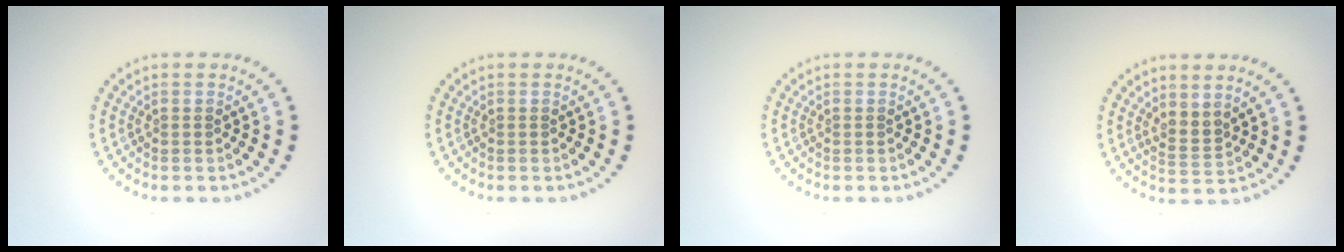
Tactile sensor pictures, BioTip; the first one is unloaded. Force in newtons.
{"total": 0.0}
{"total": 0.0}
{"total": 2.0, "press": 1.5, "slide": 1.3}